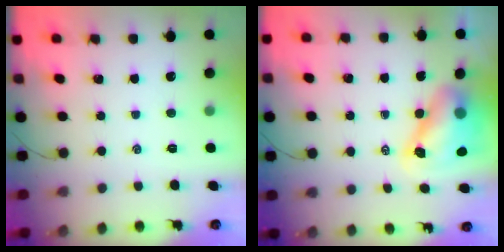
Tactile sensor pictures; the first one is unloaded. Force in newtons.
{"total": 8.6, "press": 8.3, "slide": 2.3}